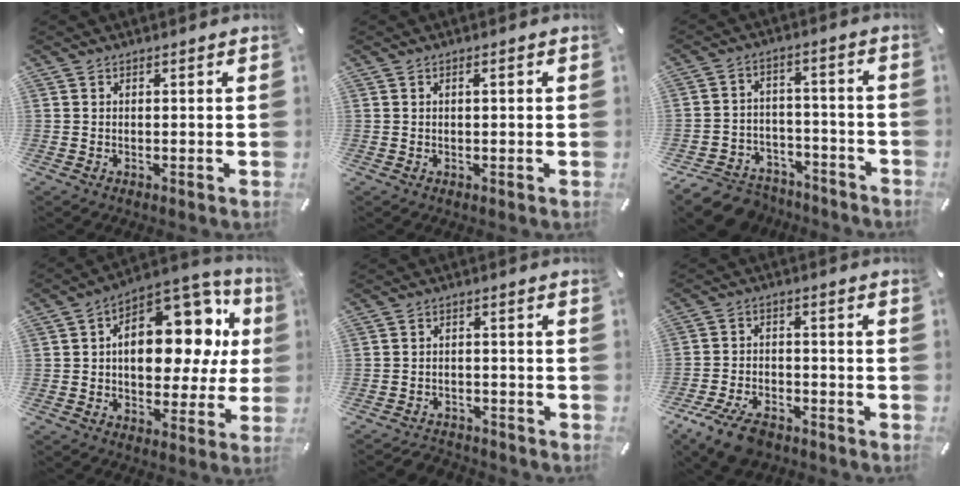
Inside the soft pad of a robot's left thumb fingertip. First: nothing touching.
{"total": 1.1, "force": [0.1, 0.3, 1.0], "torque": [-0.018, 0.002, 0.001]}
{"total": 8.7, "force": [-6.1, 5.8, 2.2], "torque": [-0.032, 0.040, -0.108]}
{"total": 19.3, "force": [4.8, 12.2, 14.2], "torque": [-0.176, -0.043, 0.084]}
{"total": 3.3, "force": [-2.9, 1.5, 0.5], "torque": [-0.015, 0.016, -0.059]}
{"total": 8.9, "force": [-6.2, 4.4, 4.7], "torque": [-0.092, 0.031, -0.115]}